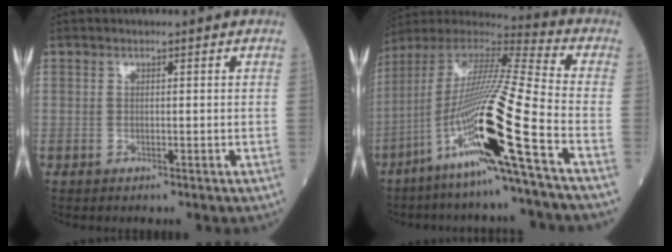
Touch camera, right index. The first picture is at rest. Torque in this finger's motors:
{"motor_torque": [1.23, -0.90, 1.05, 0.21]}